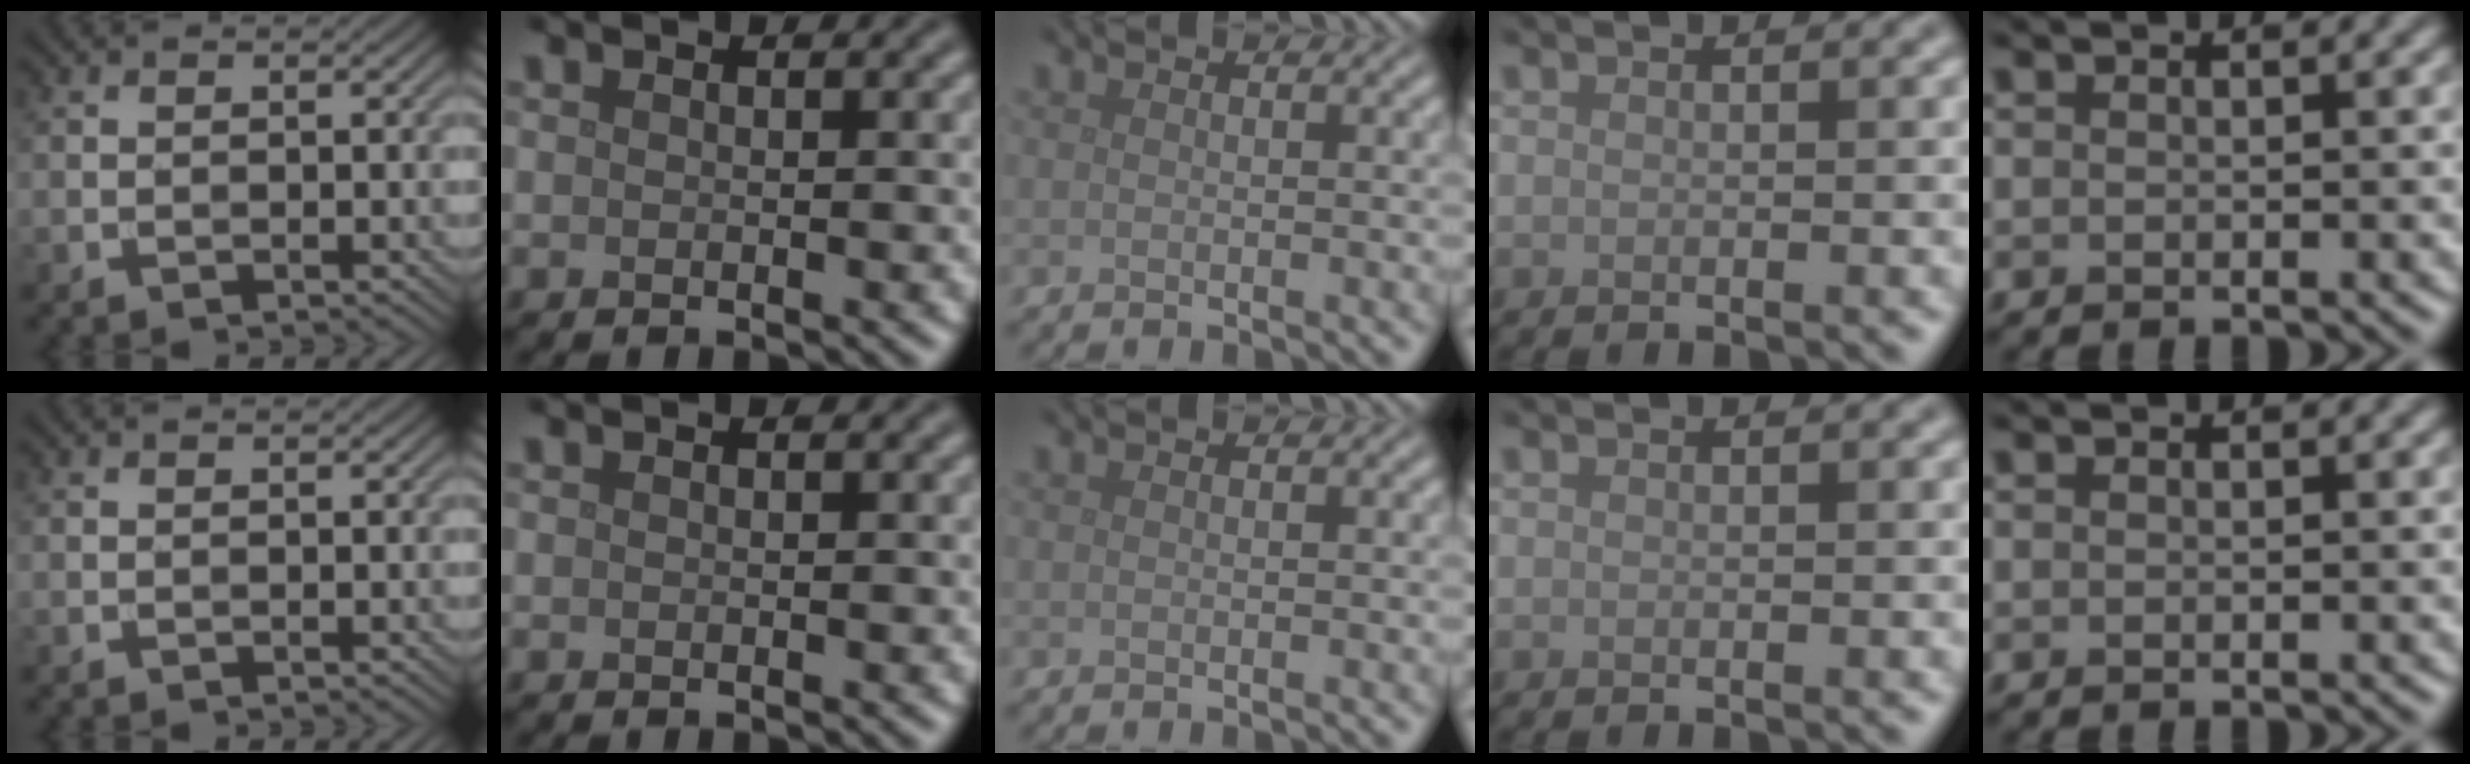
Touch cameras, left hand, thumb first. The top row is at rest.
{}